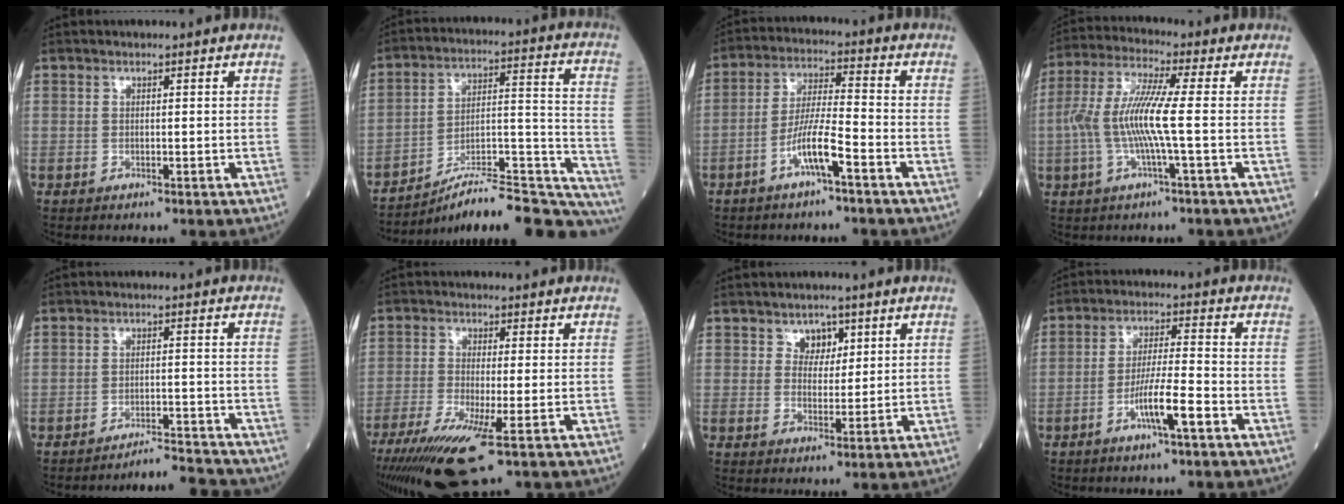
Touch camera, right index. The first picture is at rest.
{"total": 24.9, "force": [-22.5, 3.0, 10.1], "torque": [-0.070, 0.038, -0.321]}
{"total": 7.4, "force": [-3.8, 0.3, 6.3], "torque": [-0.126, 0.004, -0.073]}
{"total": 10.5, "force": [-1.1, 0.3, 10.4], "torque": [-0.220, 0.012, -0.032]}
{"total": 5.6, "force": [-5.5, -0.7, -0.5], "torque": [0.014, 0.008, -0.088]}
{"total": 11.3, "force": [-6.0, 1.1, 9.5], "torque": [-0.172, -0.033, -0.103]}
{"total": 3.3, "force": [1.8, 2.4, 1.3], "torque": [-0.011, 0.002, 0.028]}
{"total": 7.4, "force": [-3.4, 0.1, 6.6], "torque": [-0.124, -0.002, -0.063]}